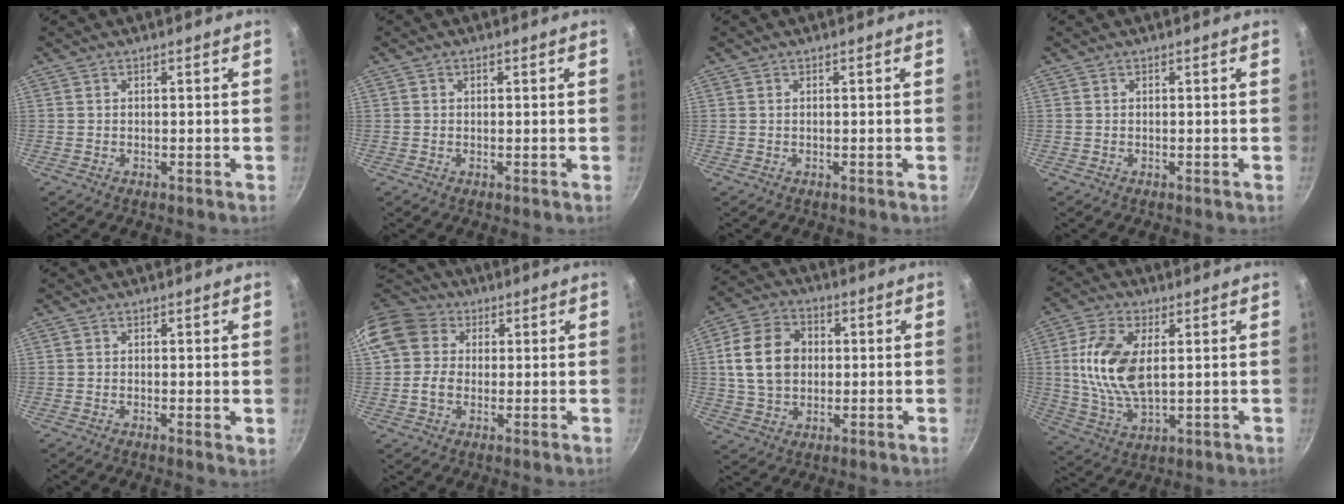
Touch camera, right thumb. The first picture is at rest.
{"total": 0.6, "force": [0.1, 0.6, 0.2], "torque": [-0.001, 0.003, 0.001]}
{"total": 0.0}
{"total": 0.0}
{"total": 1.3, "force": [0.2, 0.5, 1.2], "torque": [-0.017, -0.007, 0.000]}
{"total": 11.9, "force": [2.6, 10.0, 6.0], "torque": [-0.103, 0.016, 0.035]}
{"total": 13.0, "force": [1.5, 9.9, 8.3], "torque": [-0.133, 0.013, 0.019]}
{"total": 13.6, "force": [2.2, 7.2, 11.3], "torque": [-0.218, -0.004, 0.045]}